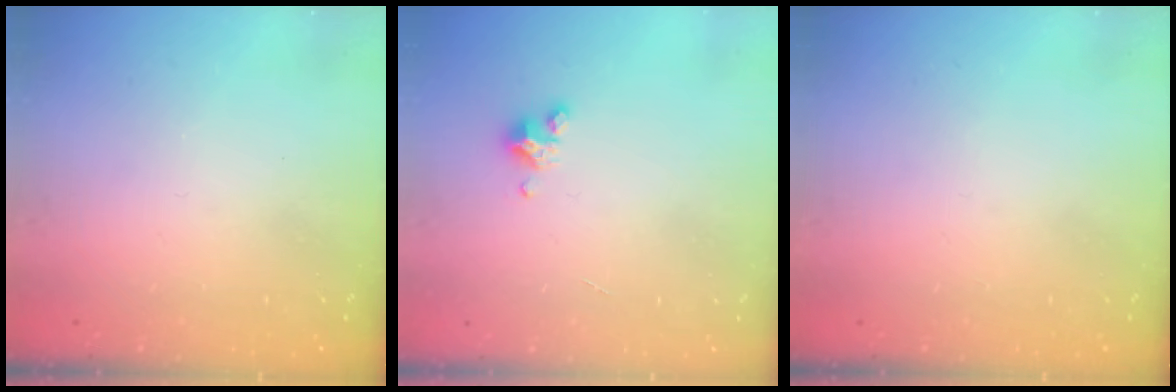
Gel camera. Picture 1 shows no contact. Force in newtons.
{"total": 2.9, "press": 2.9, "slide": 0.3}
{"total": 0.0}